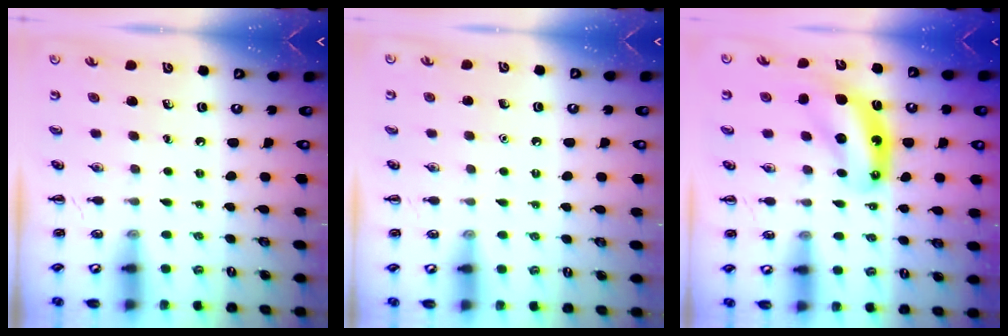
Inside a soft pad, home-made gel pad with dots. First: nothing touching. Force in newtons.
{"total": 1.5, "press": 1.5, "slide": 0.1}
{"total": 7.3, "press": 7.2, "slide": 1.4}